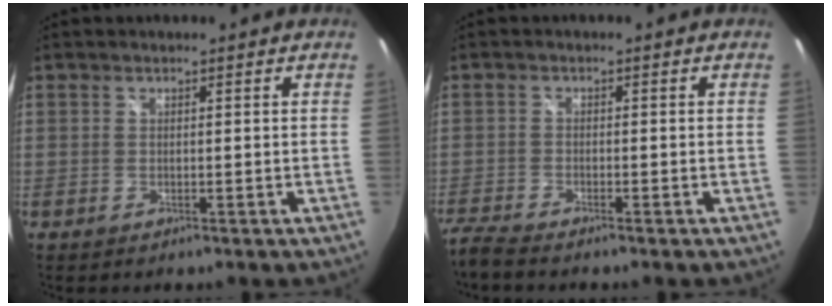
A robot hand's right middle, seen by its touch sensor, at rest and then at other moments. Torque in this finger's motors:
{"motor_torque": [0.20, -0.33, 0.02, 0.03]}